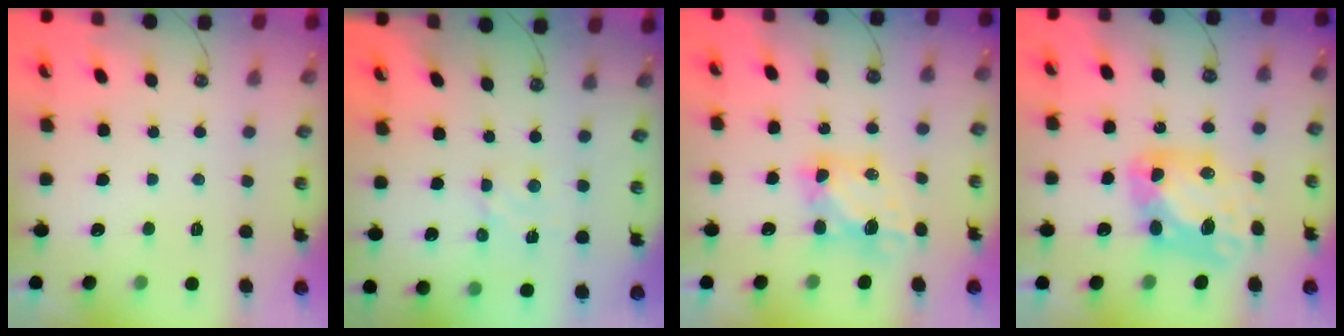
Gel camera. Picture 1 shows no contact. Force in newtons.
{"total": 3.1, "press": 3.1, "slide": 0.1}
{"total": 6.1, "press": 6.1, "slide": 0.2}
{"total": 10.6, "press": 10.5, "slide": 1.1}